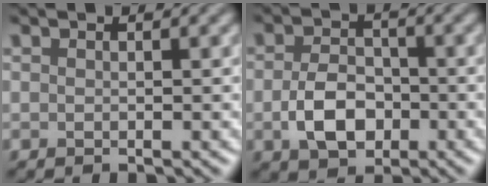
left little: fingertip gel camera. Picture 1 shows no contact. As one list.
[{"total": 4.6, "force": [-1.3, 3.1, 3.1], "torque": [-0.062, -0.005, -0.028]}]